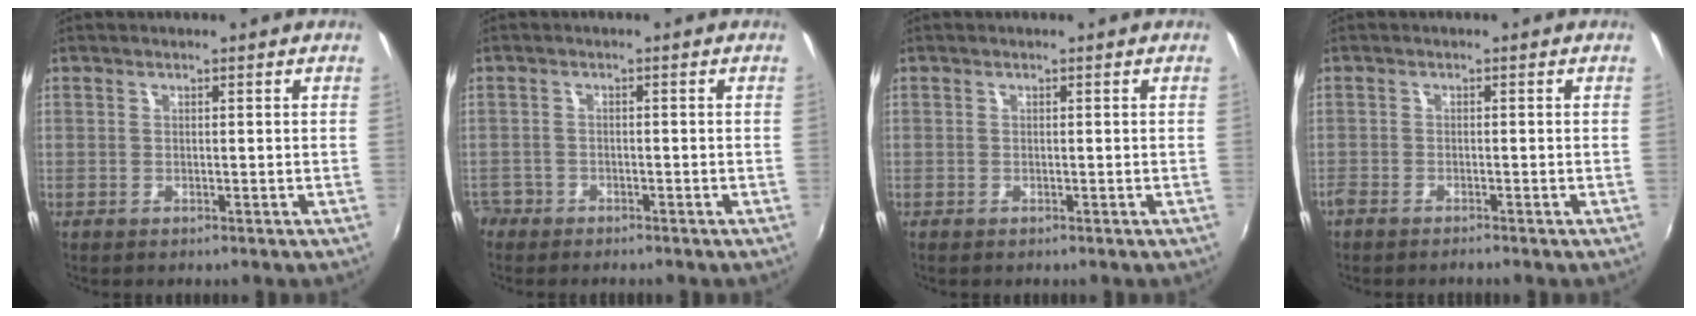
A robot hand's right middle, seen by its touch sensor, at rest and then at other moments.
{"total": 3.8, "force": [-2.9, 2.4, 0.5], "torque": [-0.026, -0.004, -0.058]}
{"total": 0.0}
{"total": 2.1, "force": [-1.9, 0.3, 0.6], "torque": [-0.023, -0.009, -0.041]}